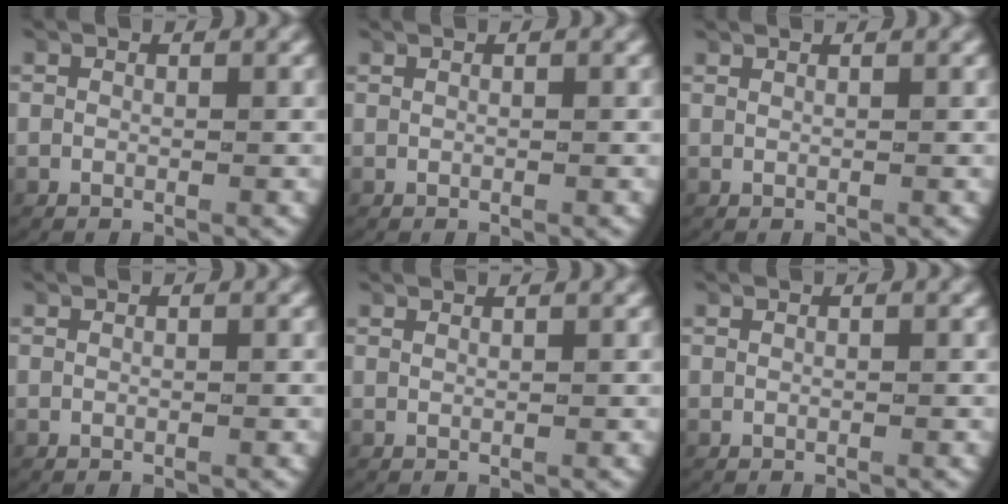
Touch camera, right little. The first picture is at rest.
{"total": 0.0}
{"total": 0.5, "force": [0.5, -0.3, 0.0], "torque": [0.002, 0.001, 0.010]}
{"total": 0.0}
{"total": 0.8, "force": [0.8, -0.3, 0.0], "torque": [0.003, 0.002, 0.016]}
{"total": 0.0}